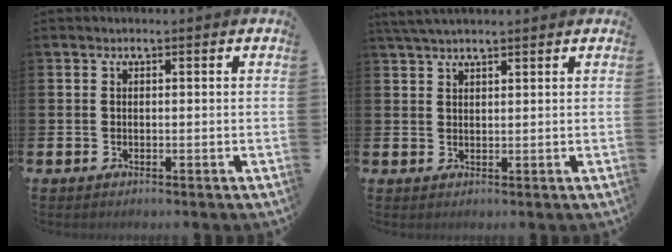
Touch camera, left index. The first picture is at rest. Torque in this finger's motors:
{"motor_torque": [0.93, -1.20, 0.13, 0.05]}